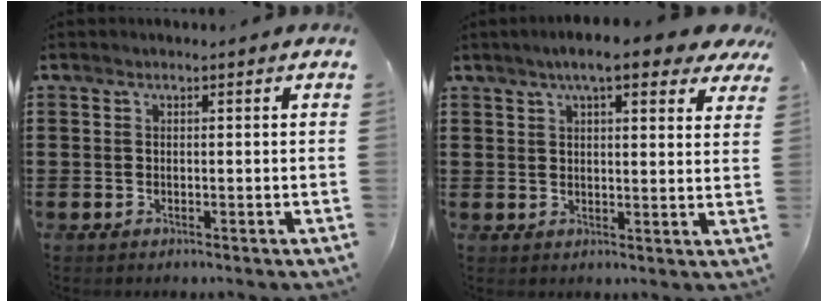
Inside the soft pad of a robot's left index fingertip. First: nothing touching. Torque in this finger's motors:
{"motor_torque": [1.09, -1.04, 0.85, 0.16]}